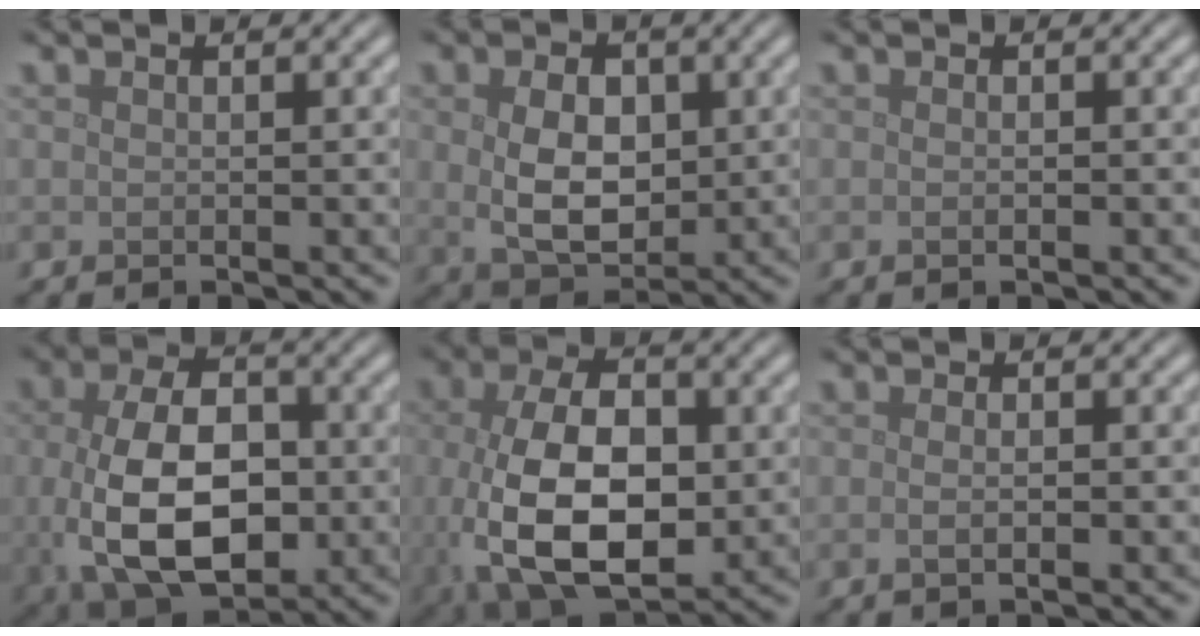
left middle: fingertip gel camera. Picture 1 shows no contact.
{"total": 6.0, "force": [0.4, 3.9, 4.5], "torque": [-0.083, -0.005, 0.011]}
{"total": 0.9, "force": [-0.1, 0.4, 0.8], "torque": [-0.002, -0.006, -0.003]}
{"total": 11.3, "force": [-1.1, 7.0, 8.8], "torque": [-0.180, -0.024, -0.006]}
{"total": 12.3, "force": [-1.3, 7.3, 9.9], "torque": [-0.217, -0.026, -0.010]}
{"total": 1.8, "force": [0.0, 0.8, 1.6], "torque": [-0.008, -0.005, -0.006]}